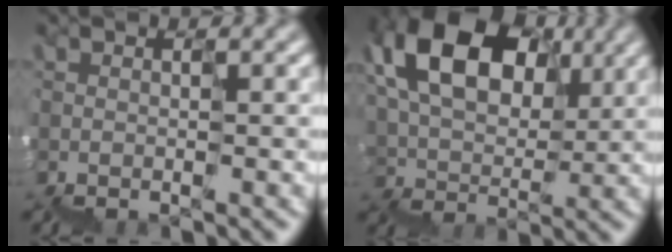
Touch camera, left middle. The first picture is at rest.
{"total": 11.4, "force": [5.8, 7.1, 6.8], "torque": [-0.113, 0.043, 0.095]}